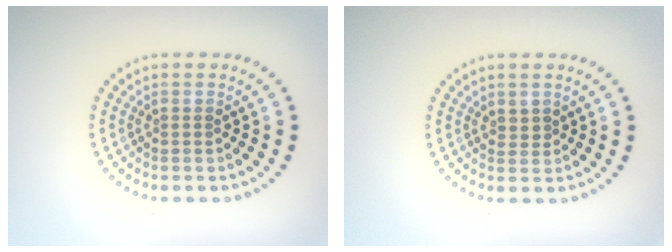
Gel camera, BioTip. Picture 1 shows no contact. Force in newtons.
{"total": 0.6, "press": 0.3, "slide": 0.5}